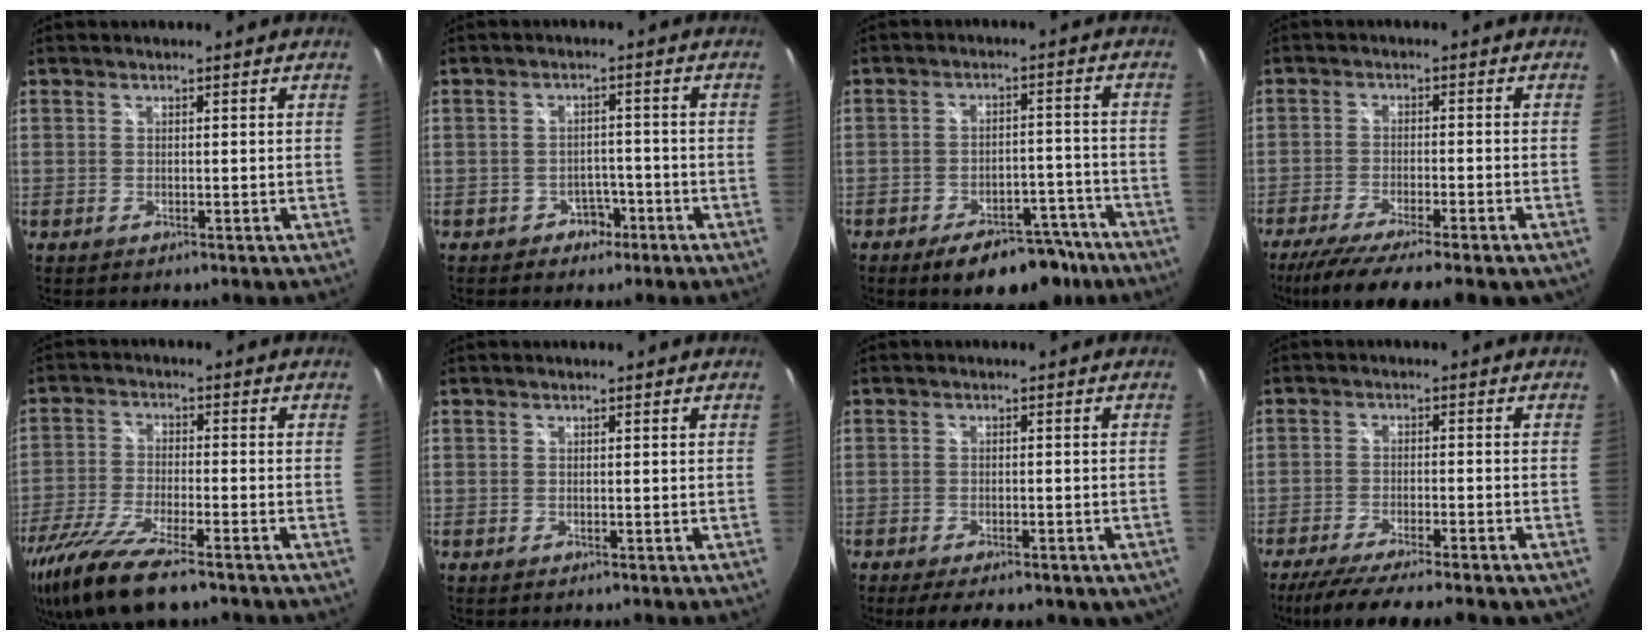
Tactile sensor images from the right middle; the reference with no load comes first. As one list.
[{"total": 3.5, "force": [-2.2, 2.6, 0.8], "torque": [-0.018, 0.009, -0.028]}, {"total": 12.1, "force": [-8.9, 5.3, 6.2], "torque": [-0.100, 0.013, -0.114]}, {"total": 12.5, "force": [-10.0, 0.9, 7.4], "torque": [-0.148, -0.042, -0.160]}, {"total": 15.0, "force": [-11.3, 2.8, 9.6], "torque": [-0.213, -0.048, -0.212]}, {"total": 0.0}, {"total": 8.8, "force": [-6.2, 3.2, 5.5], "torque": [-0.112, -0.026, -0.081]}, {"total": 11.3, "force": [-9.5, 0.5, 6.1], "torque": [-0.124, -0.031, -0.151]}]